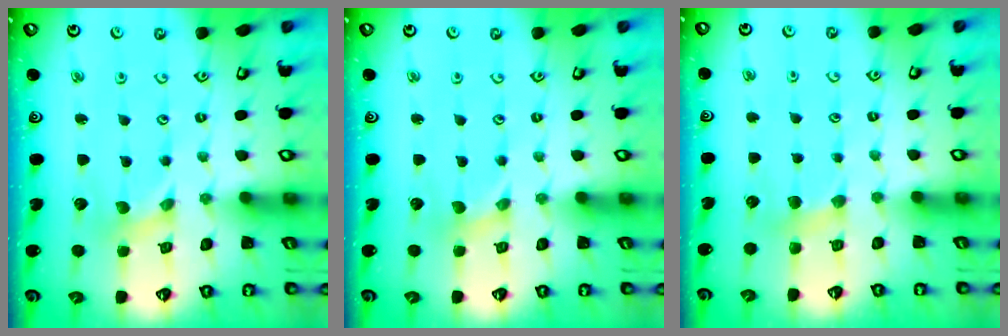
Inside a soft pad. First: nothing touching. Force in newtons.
{"total": 0.0}
{"total": 4.5, "press": 4.4, "slide": 0.8}